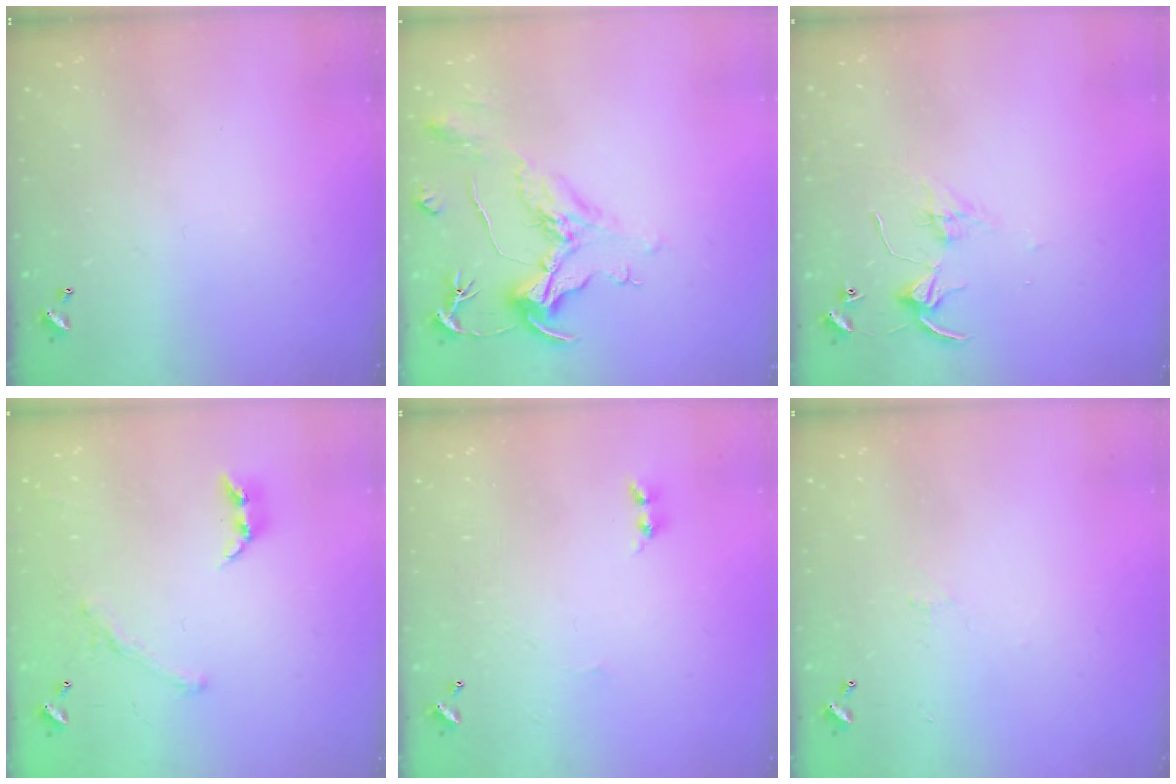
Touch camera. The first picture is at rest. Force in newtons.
{"total": 2.1, "press": 1.6, "slide": 1.3}
{"total": 3.6, "press": 3.6, "slide": 0.1}
{"total": 1.5, "press": 1.0, "slide": 1.2}
{"total": 1.7, "press": 1.6, "slide": 0.5}
{"total": 0.6, "press": 0.4, "slide": 0.5}